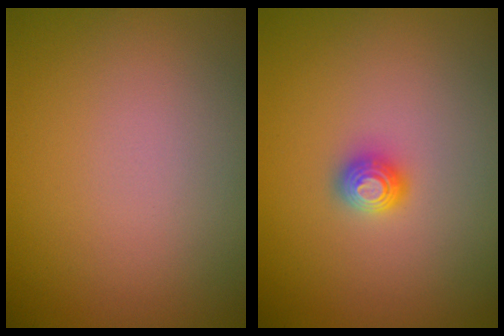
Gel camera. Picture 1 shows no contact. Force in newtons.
{"total": 1.2, "press": 1.2, "slide": 0.1}